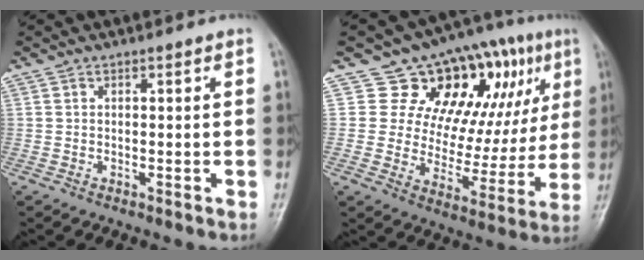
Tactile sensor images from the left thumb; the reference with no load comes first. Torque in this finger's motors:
{"motor_torque": [0.16, 0.84, 0.20, -0.08, 0.12]}